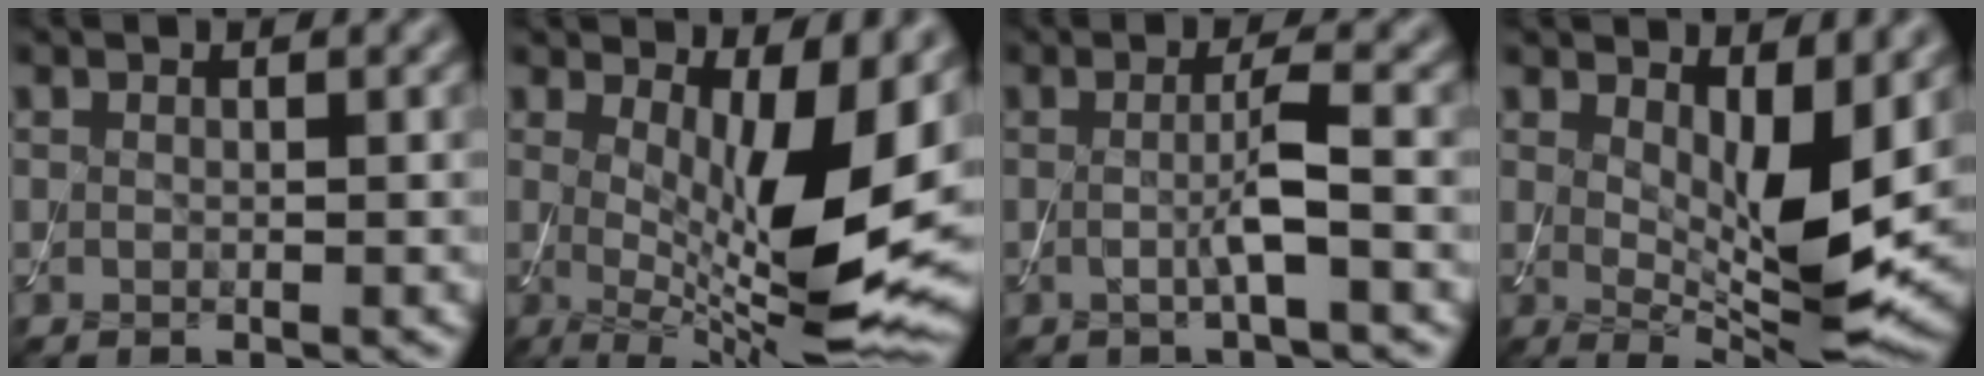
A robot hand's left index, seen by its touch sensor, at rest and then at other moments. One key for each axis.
{"total": 12.0, "fx": 1.3, "fy": 3.4, "fz": 11.4, "tx": -0.169, "ty": -0.026, "tz": 0.026}
{"total": 2.9, "fx": -0.3, "fy": 0.2, "fz": 2.9, "tx": -0.057, "ty": -0.004, "tz": -0.010}
{"total": 7.6, "fx": 1.3, "fy": 2.5, "fz": 7.0, "tx": -0.114, "ty": -0.024, "tz": 0.030}